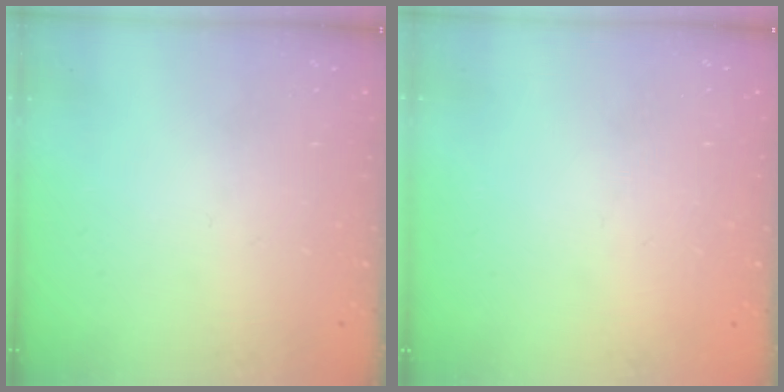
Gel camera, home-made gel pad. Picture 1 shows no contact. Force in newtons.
{"total": 2.2, "press": 2.2, "slide": 0.1}